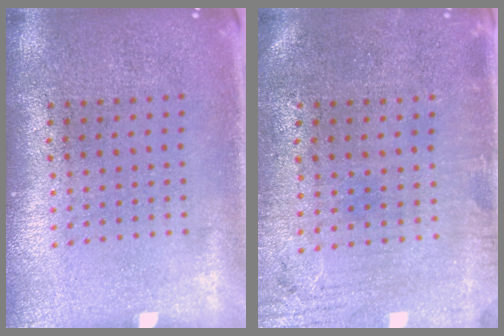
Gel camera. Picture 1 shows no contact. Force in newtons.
{"total": 0.6, "press": 0.4, "slide": 0.5}